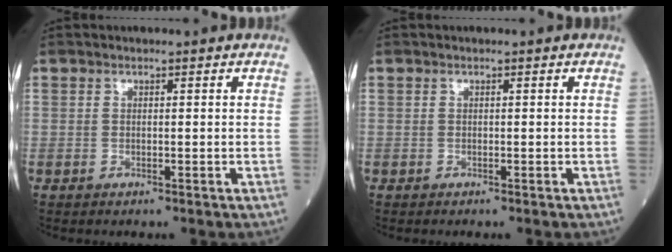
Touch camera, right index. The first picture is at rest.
{"total": 0.0}